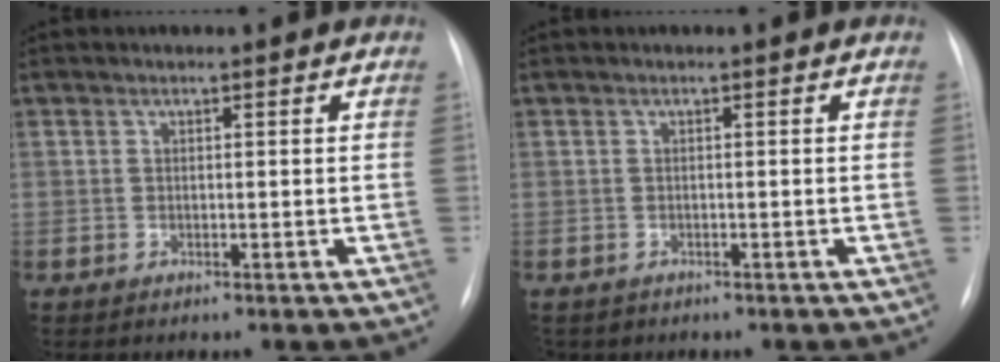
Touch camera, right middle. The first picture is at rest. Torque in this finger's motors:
{"motor_torque": [-0.12, 0.03, 0.00, 0.00]}